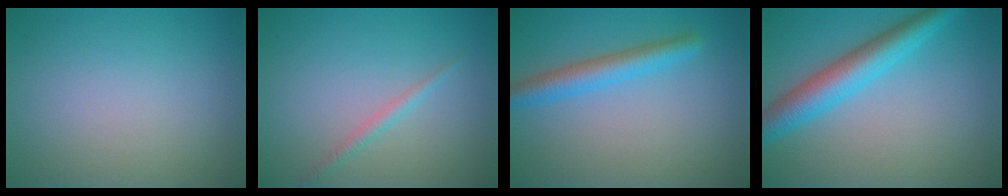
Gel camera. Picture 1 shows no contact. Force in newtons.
{"total": 1.1, "press": 1.1, "slide": 0.0}
{"total": 3.3, "press": 3.3, "slide": 0.1}
{"total": 5.3, "press": 5.3, "slide": 0.1}